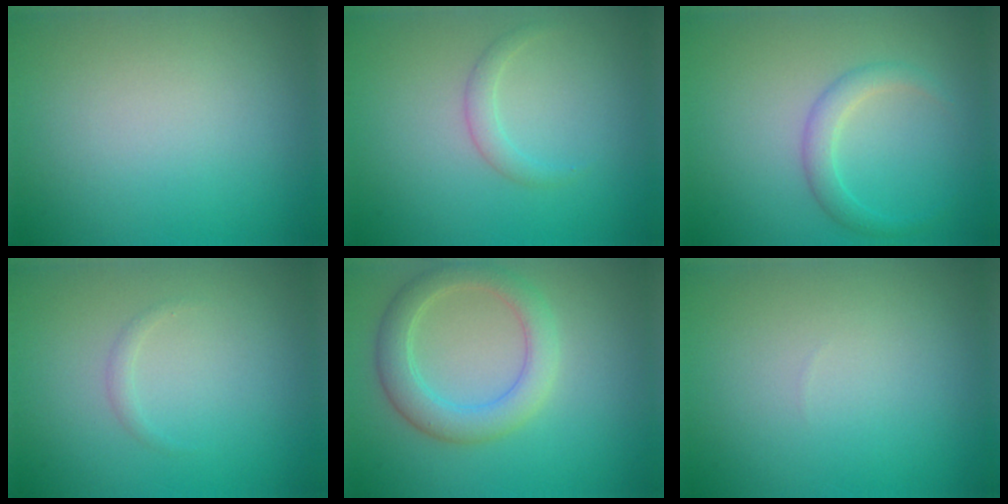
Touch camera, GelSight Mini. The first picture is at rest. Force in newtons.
{"total": 1.2, "press": 1.2, "slide": 0.1}
{"total": 2.0, "press": 2.0, "slide": 0.1}
{"total": 0.6, "press": 0.6, "slide": 0.0}
{"total": 4.1, "press": 4.1, "slide": 0.1}
{"total": 0.0}